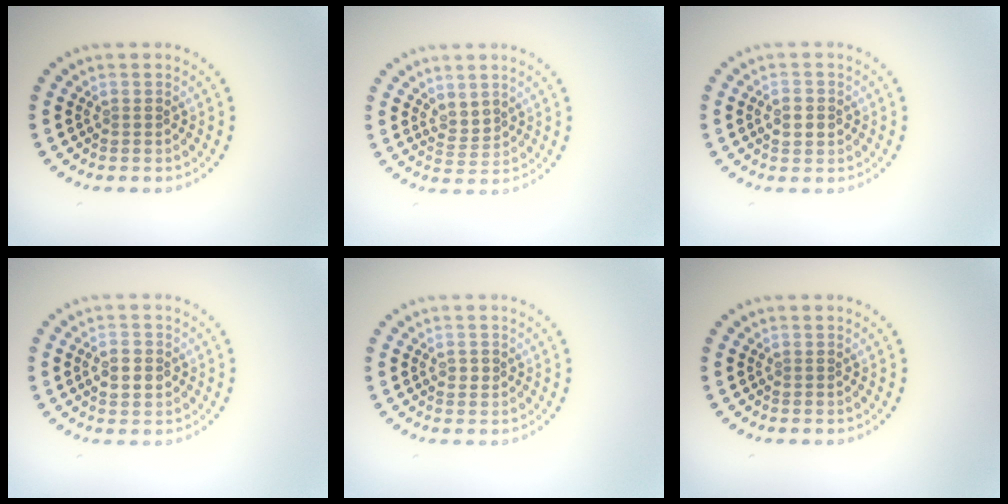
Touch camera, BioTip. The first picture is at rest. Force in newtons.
{"total": 1.6, "press": 1.4, "slide": 0.9}
{"total": 2.3, "press": 2.3, "slide": 0.1}
{"total": 2.9, "press": 2.9, "slide": 0.1}
{"total": 1.0, "press": 1.0, "slide": 0.1}
{"total": 0.0}